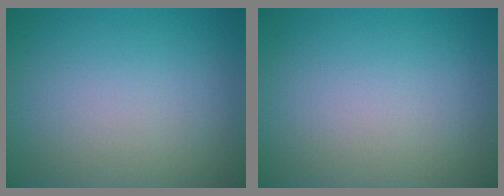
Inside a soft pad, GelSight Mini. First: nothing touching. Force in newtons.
{"total": 0.0}